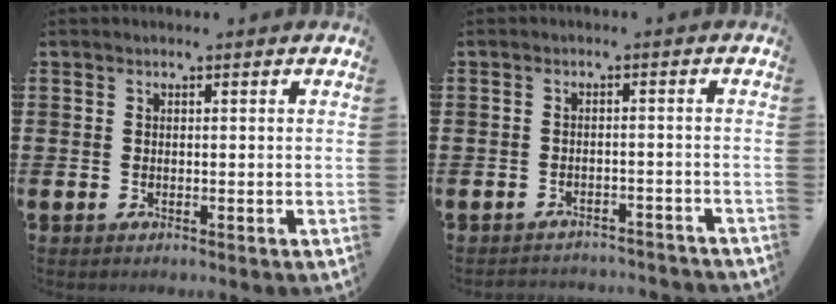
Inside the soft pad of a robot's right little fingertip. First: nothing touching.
{"total": 1.7, "force": [-1.7, 0.0, -0.1], "torque": [-0.004, 0.003, -0.038]}